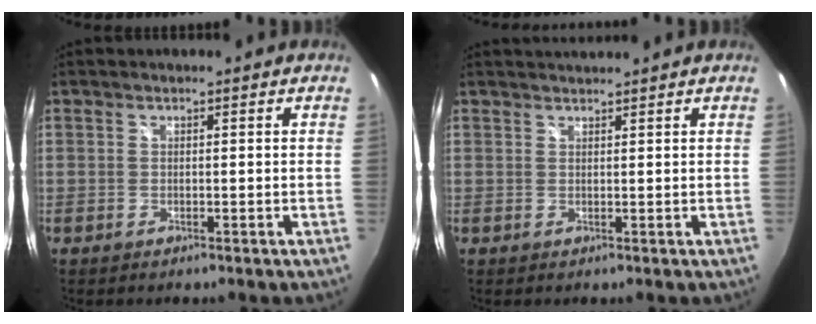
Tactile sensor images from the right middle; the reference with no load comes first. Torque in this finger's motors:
{"motor_torque": [-0.26, -0.35, -0.04, -0.01]}